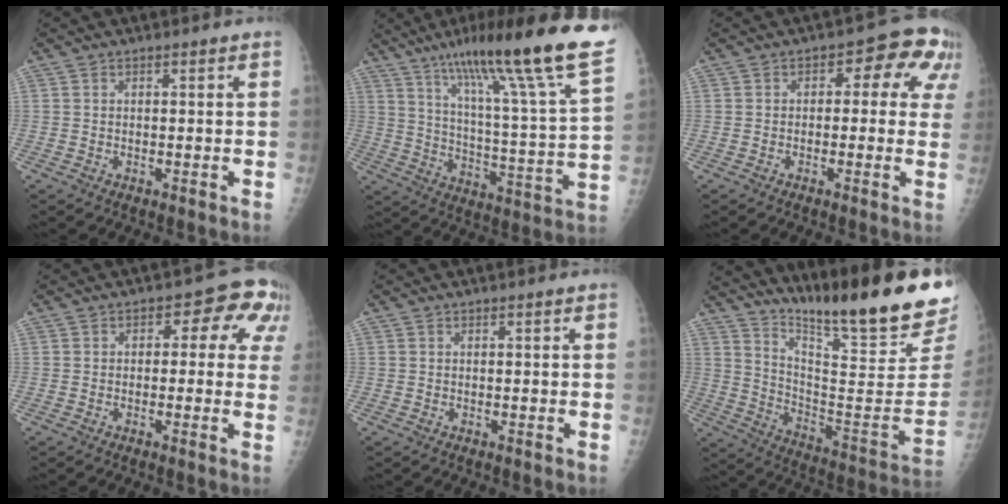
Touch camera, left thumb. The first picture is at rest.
{"total": 27.1, "force": [18.2, 2.2, 19.9], "torque": [-0.299, -0.062, 0.276]}
{"total": 9.3, "force": [2.4, 5.4, 7.1], "torque": [-0.029, 0.022, 0.015]}
{"total": 8.3, "force": [2.0, 5.1, 6.2], "torque": [-0.018, 0.019, 0.009]}
{"total": 0.0}
{"total": 24.4, "force": [19.9, 1.8, 14.0], "torque": [-0.193, -0.146, 0.303]}